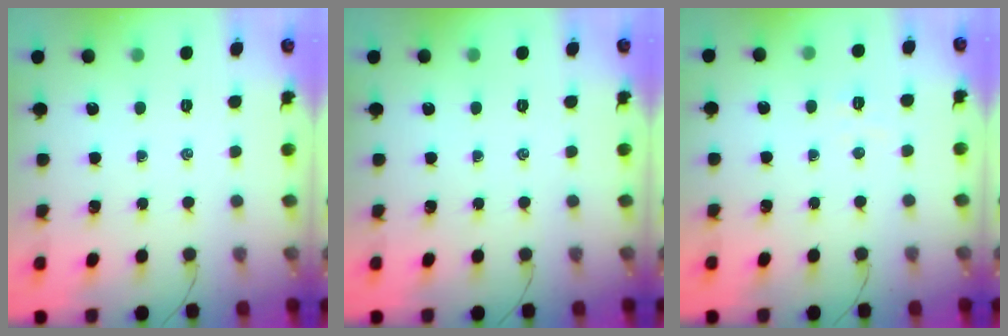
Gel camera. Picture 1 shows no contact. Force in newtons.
{"total": 0.0}
{"total": 3.7, "press": 3.7, "slide": 0.8}